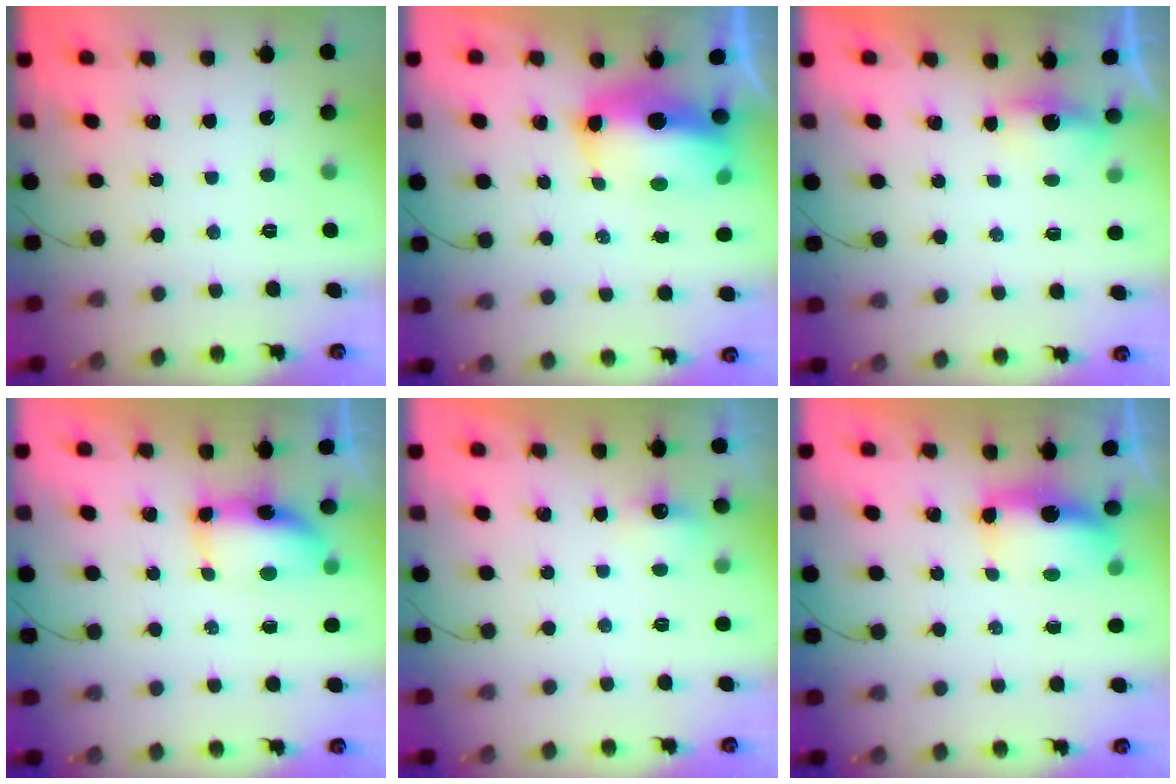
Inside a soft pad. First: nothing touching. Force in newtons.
{"total": 11.2, "press": 10.9, "slide": 2.3}
{"total": 3.1, "press": 2.9, "slide": 1.1}
{"total": 7.7, "press": 7.3, "slide": 2.5}
{"total": 2.3, "press": 2.2, "slide": 0.7}
{"total": 7.6, "press": 7.5, "slide": 0.8}